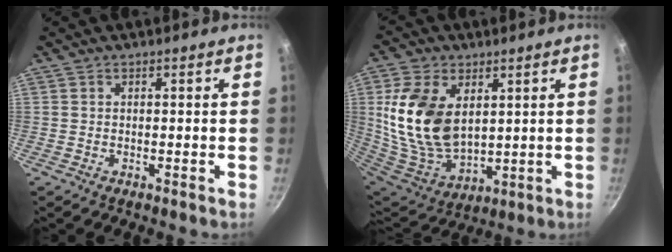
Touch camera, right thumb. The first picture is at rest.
{"total": 18.4, "force": [4.3, 11.5, 13.7], "torque": [-0.256, -0.034, 0.098]}